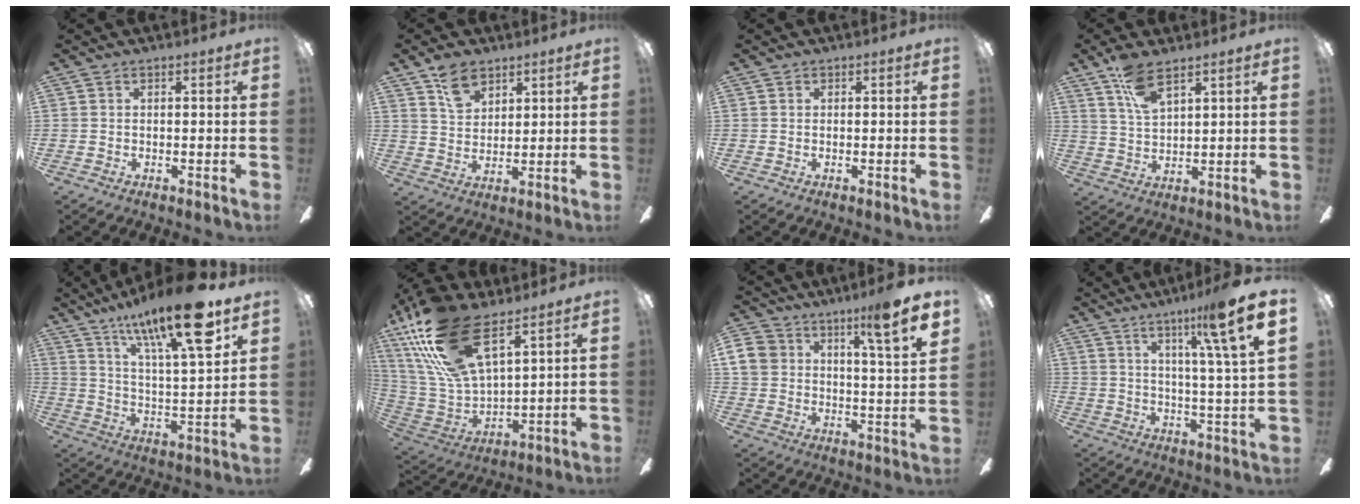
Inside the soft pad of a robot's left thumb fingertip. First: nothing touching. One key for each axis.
{"total": 8.1, "fx": 5.5, "fy": 4.8, "fz": 3.5, "tx": -0.062, "ty": -0.014, "tz": 0.103}
{"total": 0.0}
{"total": 8.3, "fx": 5.7, "fy": 2.9, "fz": 5.4, "tx": -0.103, "ty": -0.021, "tz": 0.101}
{"total": 20.7, "fx": 14.2, "fy": 4.5, "fz": 14.4, "tx": -0.244, "ty": -0.079, "tz": 0.227}
{"total": 23.8, "fx": 14.9, "fy": 9.8, "fz": 15.8, "tx": -0.352, "ty": -0.068, "tz": 0.267}
{"total": 15.6, "fx": 10.8, "fy": 5.2, "fz": 9.9, "tx": -0.154, "ty": -0.068, "tz": 0.181}
{"total": 14.0, "fx": 9.4, "fy": 0.0, "fz": 10.4, "tx": -0.168, "ty": -0.051, "tz": 0.132}